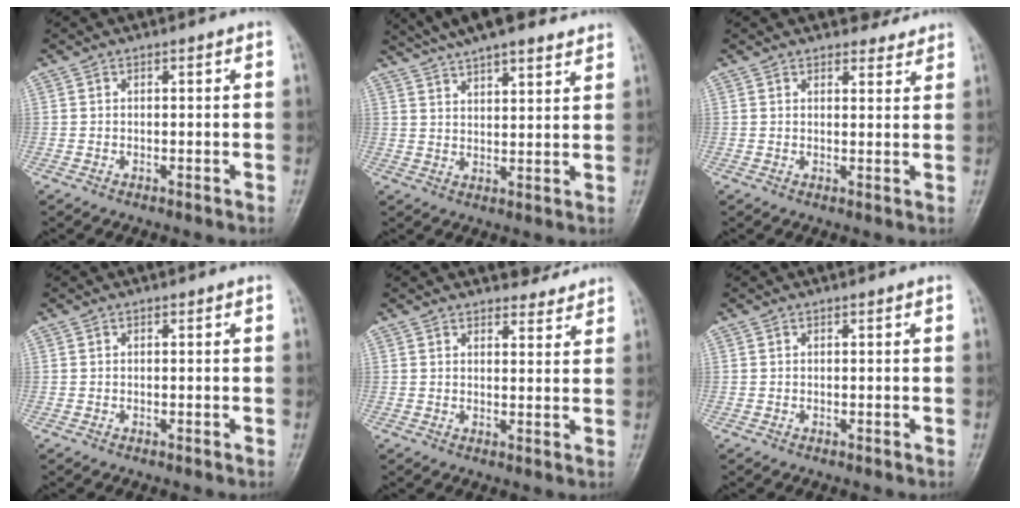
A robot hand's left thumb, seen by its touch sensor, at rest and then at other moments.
{"total": 15.3, "force": [12.6, 3.8, 7.8], "torque": [-0.110, -0.015, 0.191]}
{"total": 3.3, "force": [3.1, 1.1, 0.2], "torque": [0.018, -0.021, 0.037]}
{"total": 0.0}
{"total": 4.0, "force": [3.8, 1.2, 0.3], "torque": [0.018, -0.026, 0.046]}
{"total": 0.0}